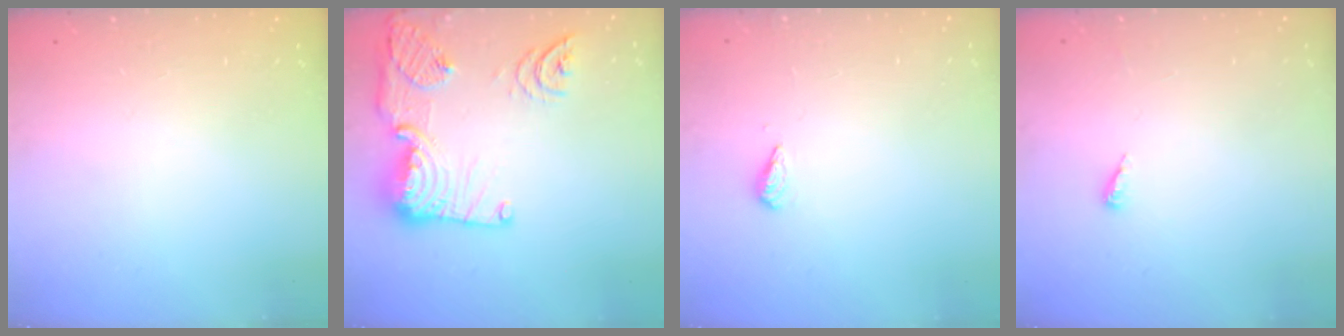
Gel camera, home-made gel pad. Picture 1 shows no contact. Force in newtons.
{"total": 19.0, "press": 19.0, "slide": 1.5}
{"total": 2.7, "press": 2.6, "slide": 0.4}
{"total": 2.8, "press": 2.8, "slide": 0.2}